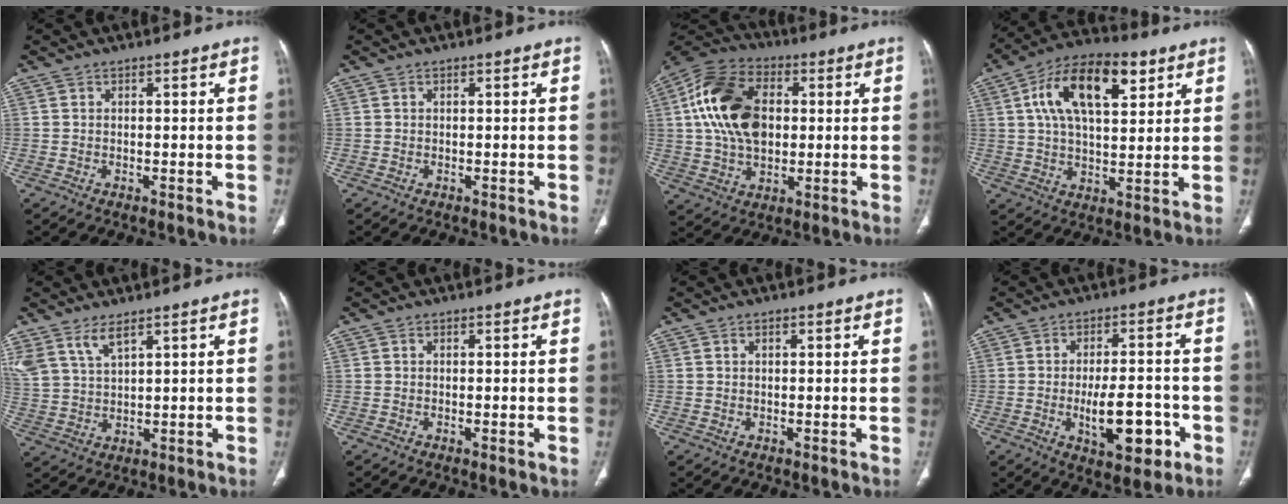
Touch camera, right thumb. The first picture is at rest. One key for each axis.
{"total": 0.0}
{"total": 17.9, "fx": 2.5, "fy": 11.8, "fz": 13.2, "tx": -0.236, "ty": 0.016, "tz": 0.043}
{"total": 17.3, "fx": 6.5, "fy": 8.5, "fz": 13.5, "tx": -0.212, "ty": 0.003, "tz": 0.107}
{"total": 6.6, "fx": 4.6, "fy": 2.4, "fz": 4.1, "tx": -0.088, "ty": -0.014, "tz": 0.103}
{"total": 0.6, "fx": 0.0, "fy": 0.1, "fz": 0.6, "tx": -0.013, "ty": -0.004, "tz": -0.001}
{"total": 0.8, "fx": 0.4, "fy": 0.5, "fz": 0.6, "tx": -0.009, "ty": 0.002, "tz": 0.005}
{"total": 11.5, "fx": -3.5, "fy": 5.1, "fz": 9.7, "tx": -0.134, "ty": 0.014, "tz": -0.045}